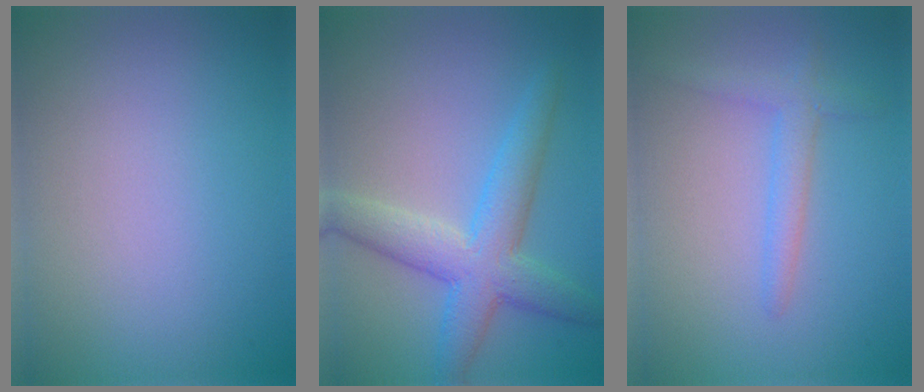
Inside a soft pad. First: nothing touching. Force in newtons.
{"total": 5.3, "press": 5.3, "slide": 0.2}
{"total": 2.1, "press": 2.1, "slide": 0.1}